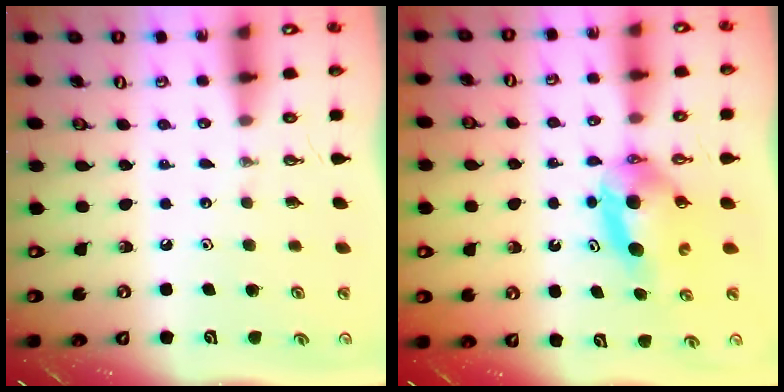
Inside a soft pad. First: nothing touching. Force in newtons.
{"total": 6.9, "press": 5.2, "slide": 4.6}